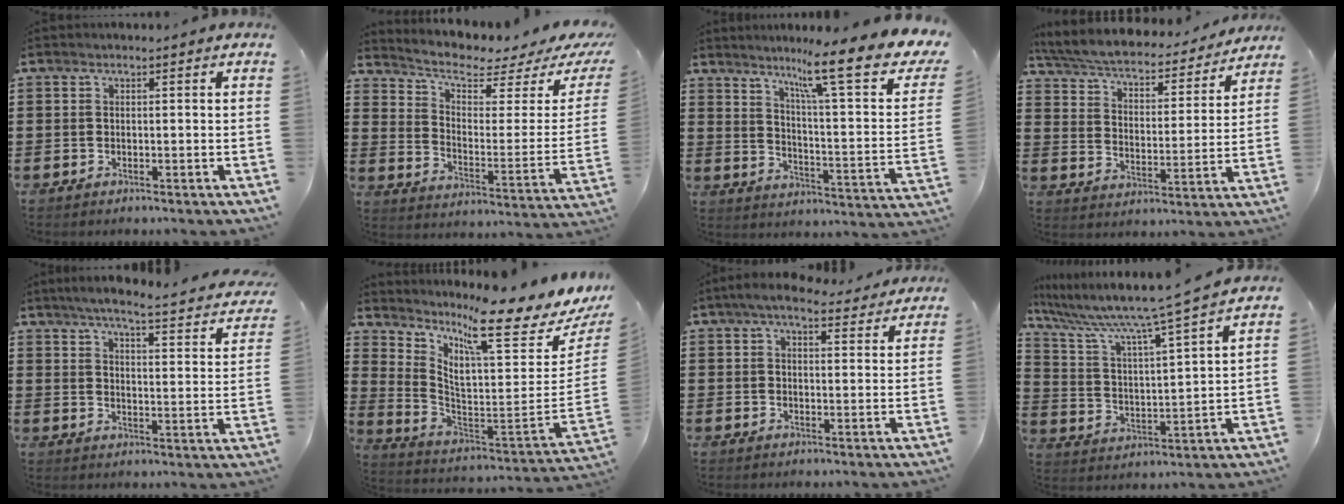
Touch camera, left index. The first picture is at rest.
{"total": 4.5, "force": [3.5, 1.3, 2.5], "torque": [-0.064, -0.034, 0.052]}
{"total": 12.8, "force": [9.3, 0.7, 8.7], "torque": [-0.156, -0.054, 0.143]}
{"total": 5.3, "force": [4.9, 0.6, 1.9], "torque": [-0.061, -0.034, 0.078]}
{"total": 4.7, "force": [4.1, -0.2, 2.3], "torque": [-0.055, -0.036, 0.061]}
{"total": 10.0, "force": [7.2, -0.3, 6.8], "torque": [-0.138, -0.081, 0.107]}
{"total": 5.4, "force": [4.5, 1.3, 2.8], "torque": [-0.065, -0.006, 0.081]}
{"total": 8.1, "force": [6.8, -0.4, 4.3], "torque": [-0.115, -0.051, 0.105]}